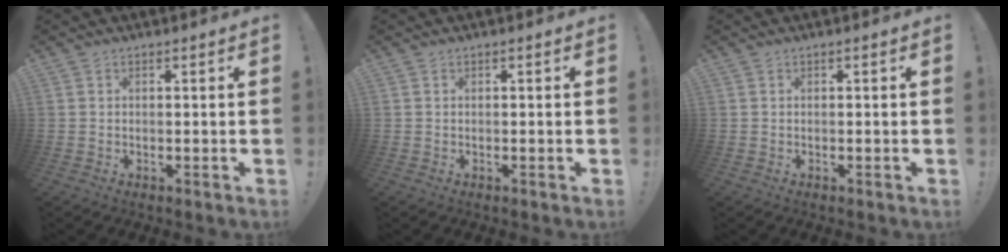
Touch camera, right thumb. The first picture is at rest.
{"total": 0.0}
{"total": 0.0}